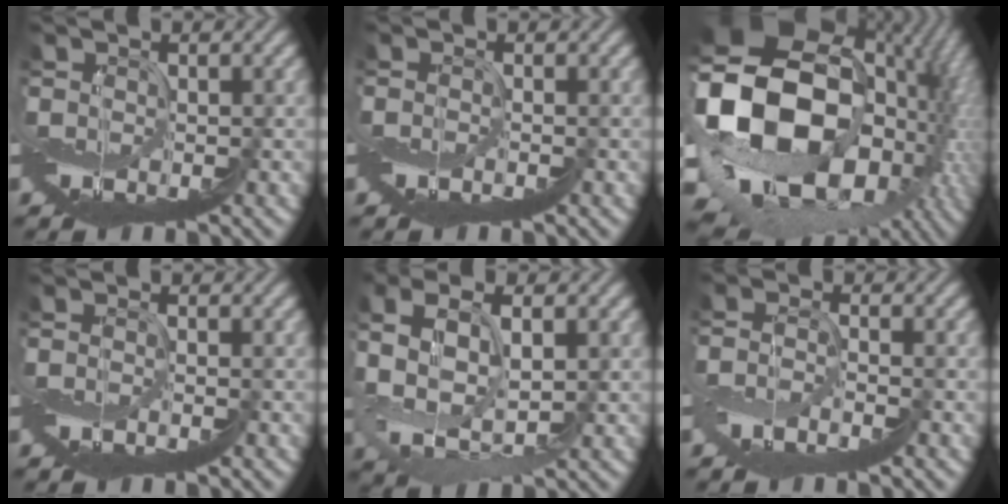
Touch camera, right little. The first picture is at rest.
{"total": 2.5, "force": [-2.1, -1.0, -1.0], "torque": [0.008, 0.012, -0.033]}
{"total": 14.3, "force": [1.7, 11.0, 8.9], "torque": [-0.234, 0.004, 0.053]}
{"total": 2.6, "force": [-2.1, -1.3, -0.9], "torque": [0.002, 0.010, -0.036]}
{"total": 2.8, "force": [1.4, 0.6, 2.3], "torque": [-0.096, 0.019, 0.023]}
{"total": 3.2, "force": [-2.2, -2.1, -1.0], "torque": [-0.014, 0.001, -0.051]}